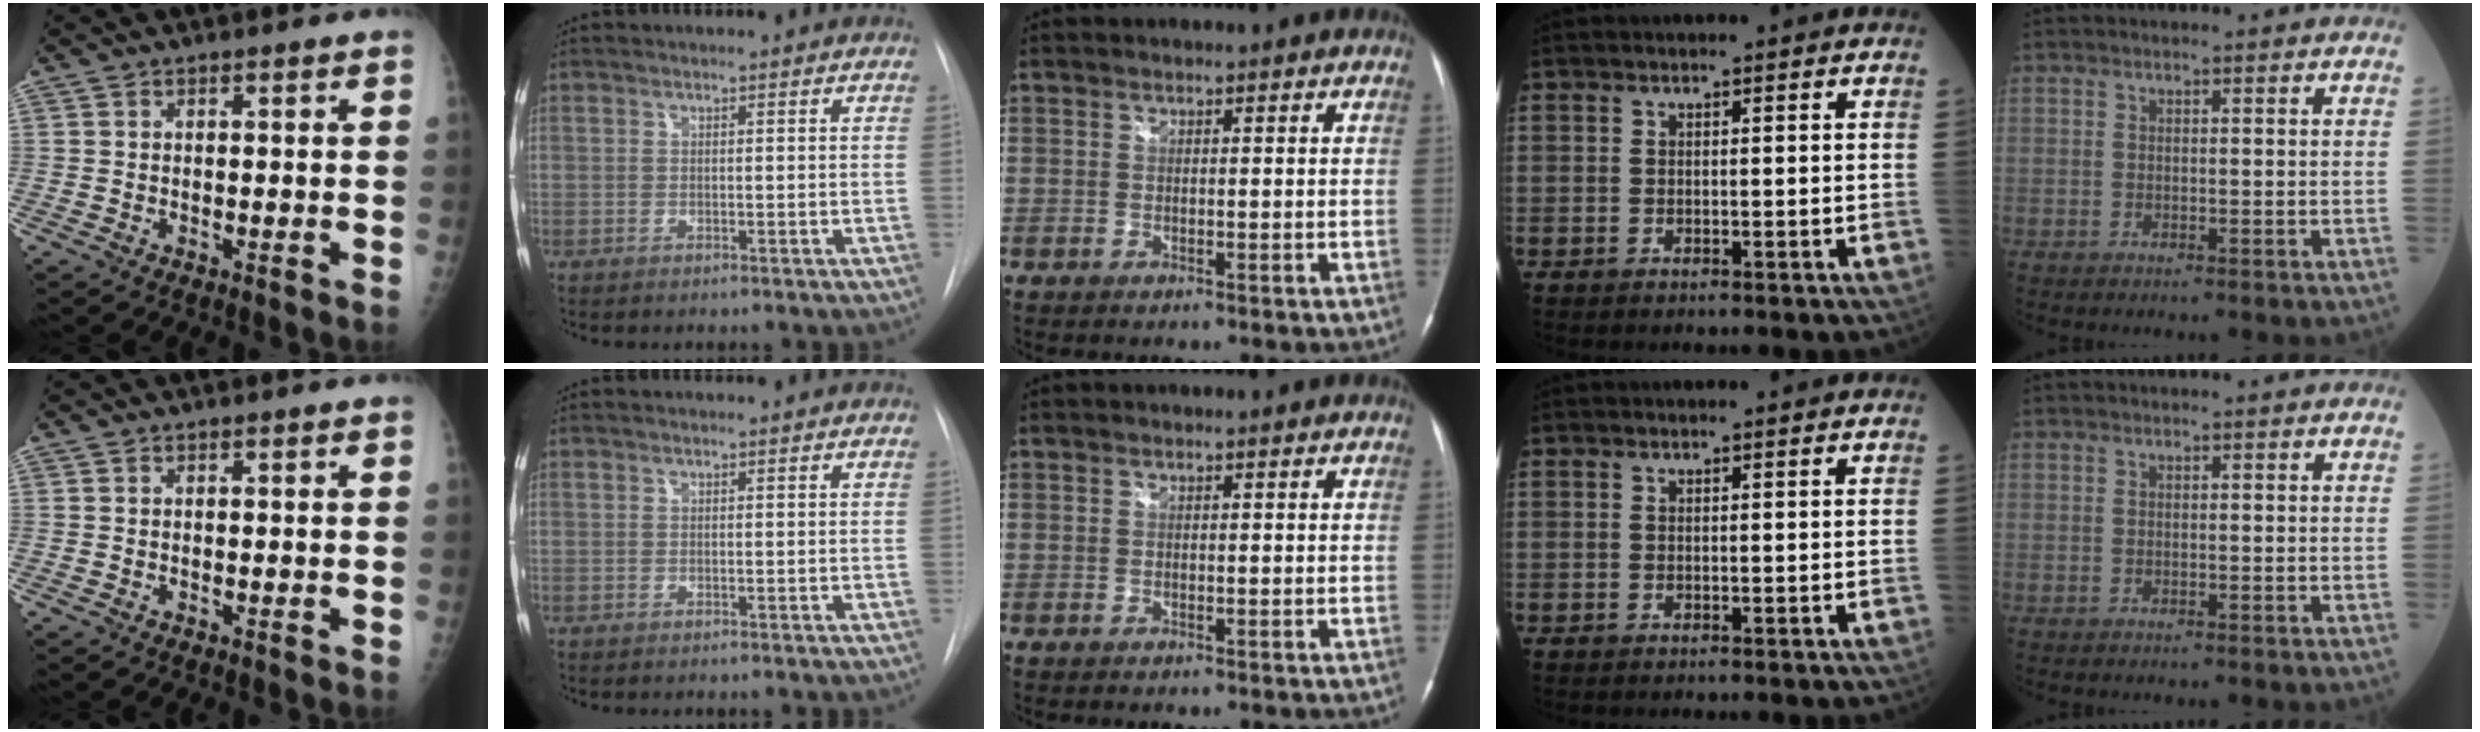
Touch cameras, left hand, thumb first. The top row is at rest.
{}